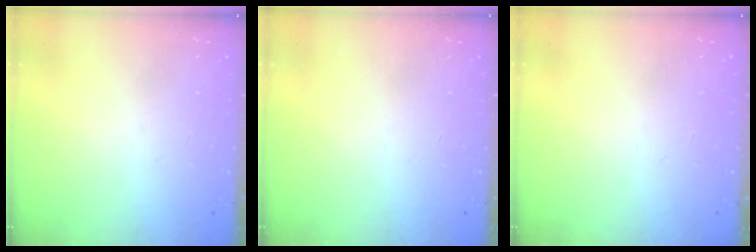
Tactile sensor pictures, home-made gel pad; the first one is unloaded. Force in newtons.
{"total": 0.0}
{"total": 0.0}